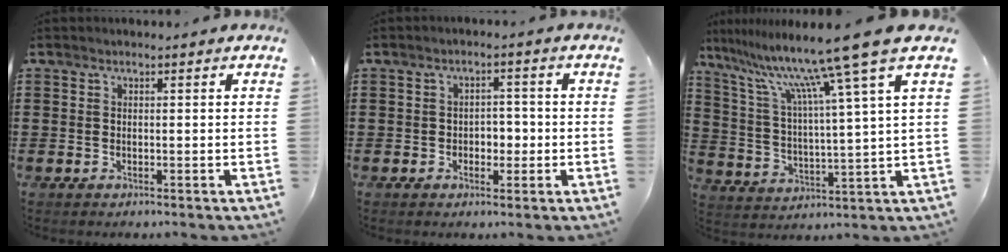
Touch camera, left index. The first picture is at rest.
{"total": 2.6, "force": [-0.7, 2.0, 1.5], "torque": [-0.035, 0.007, -0.020]}
{"total": 12.3, "force": [9.2, -1.1, 8.1], "torque": [-0.183, -0.055, 0.140]}